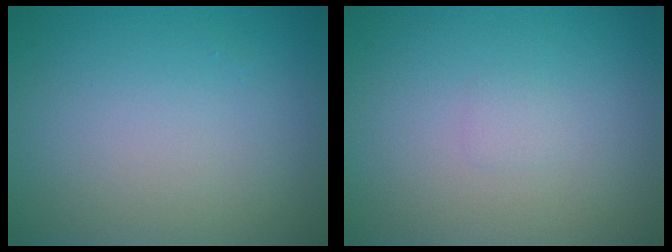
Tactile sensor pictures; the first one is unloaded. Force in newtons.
{"total": 0.5, "press": 0.5, "slide": 0.0}